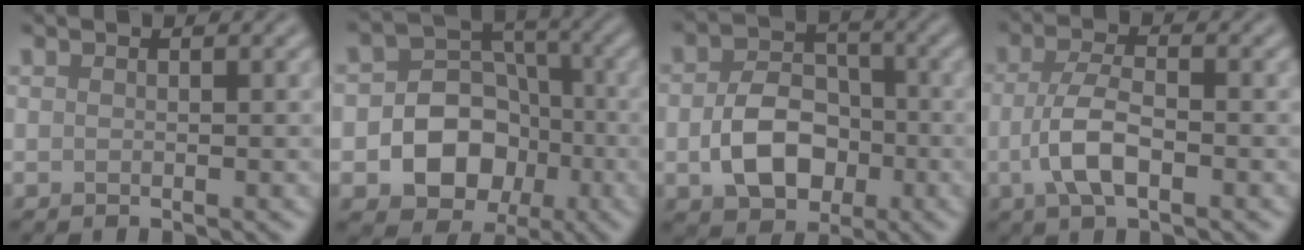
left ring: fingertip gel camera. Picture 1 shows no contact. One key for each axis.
{"total": 8.0, "fx": -2.3, "fy": 6.6, "fz": 4.0, "tx": -0.040, "ty": 0.003, "tz": -0.060}
{"total": 6.4, "fx": -1.5, "fy": 4.7, "fz": 4.2, "tx": -0.080, "ty": -0.007, "tz": -0.021}
{"total": 4.4, "fx": -1.2, "fy": 1.9, "fz": 3.8, "tx": -0.081, "ty": 0.001, "tz": -0.028}